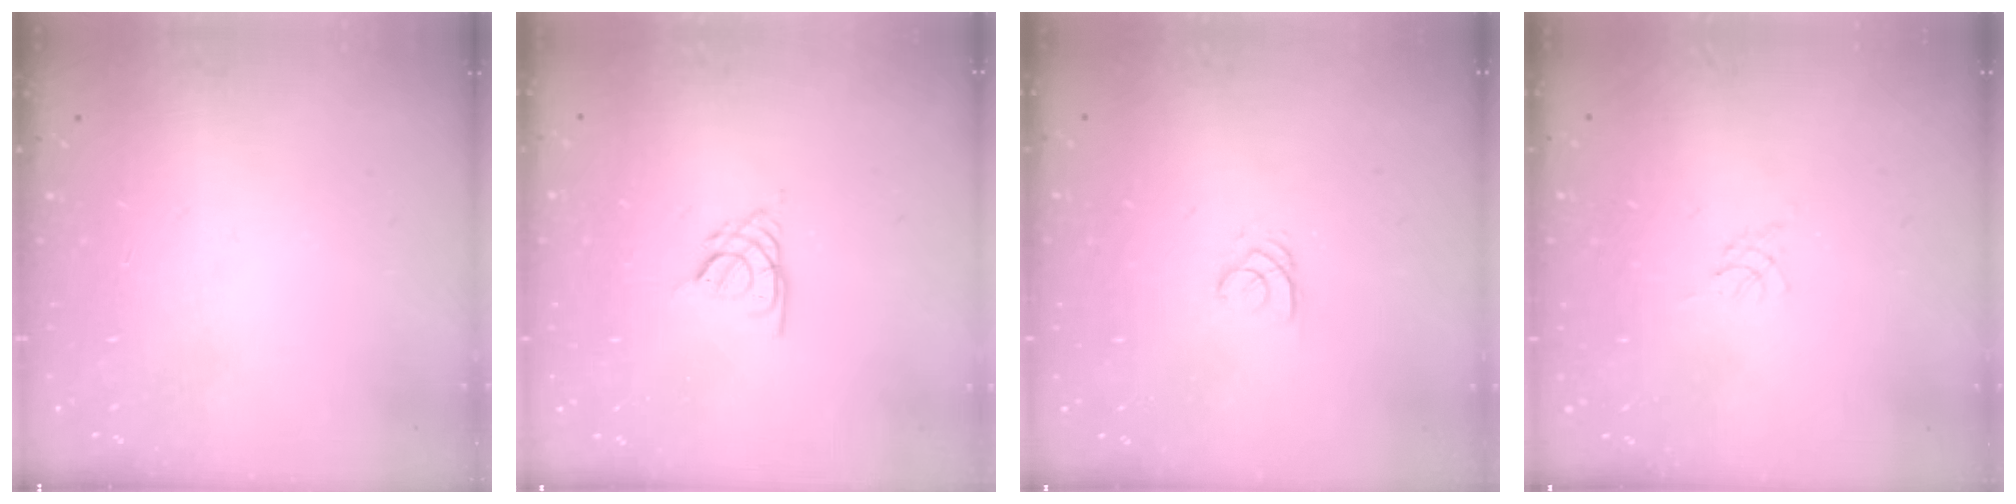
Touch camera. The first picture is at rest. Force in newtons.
{"total": 2.6, "press": 2.6, "slide": 0.6}
{"total": 1.7, "press": 1.7, "slide": 0.2}
{"total": 0.0}